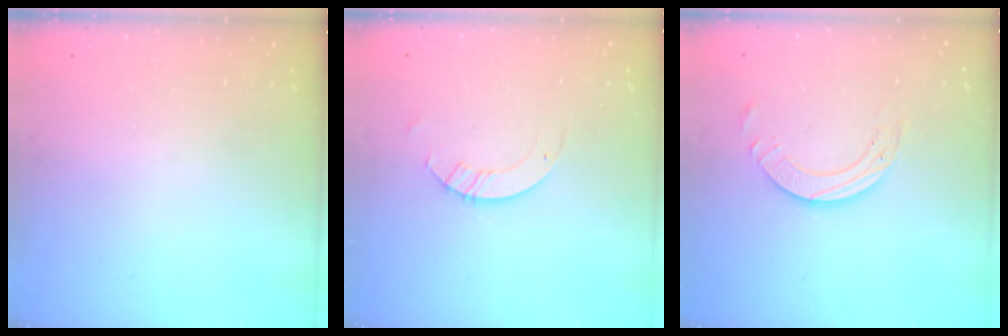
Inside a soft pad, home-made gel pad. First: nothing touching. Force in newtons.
{"total": 3.3, "press": 3.3, "slide": 0.2}
{"total": 5.8, "press": 5.8, "slide": 0.6}